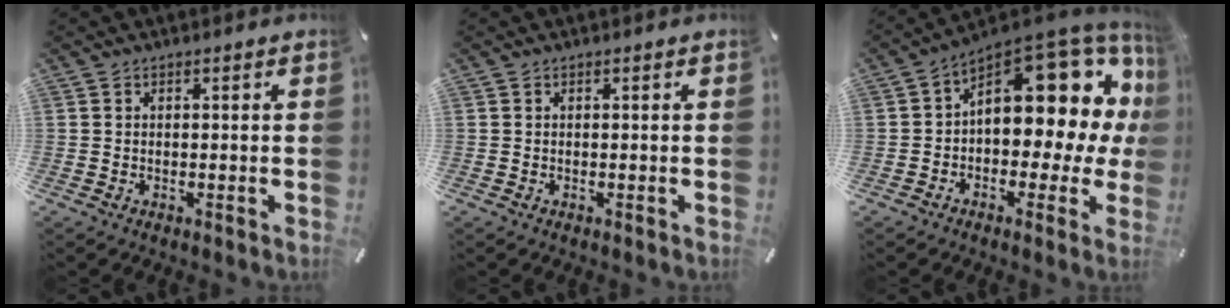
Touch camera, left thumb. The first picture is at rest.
{"total": 0.0}
{"total": 16.3, "force": [7.1, 8.8, 11.8], "torque": [-0.133, -0.078, 0.112]}